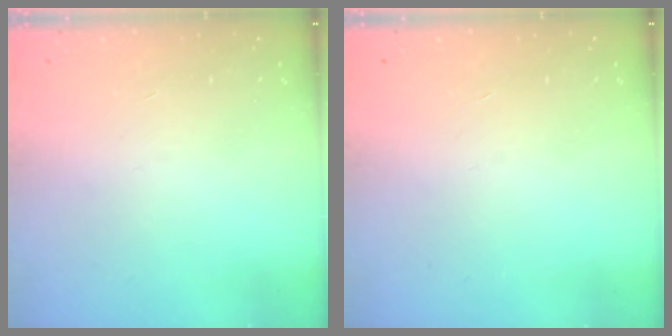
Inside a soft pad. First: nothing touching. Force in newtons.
{"total": 0.0}